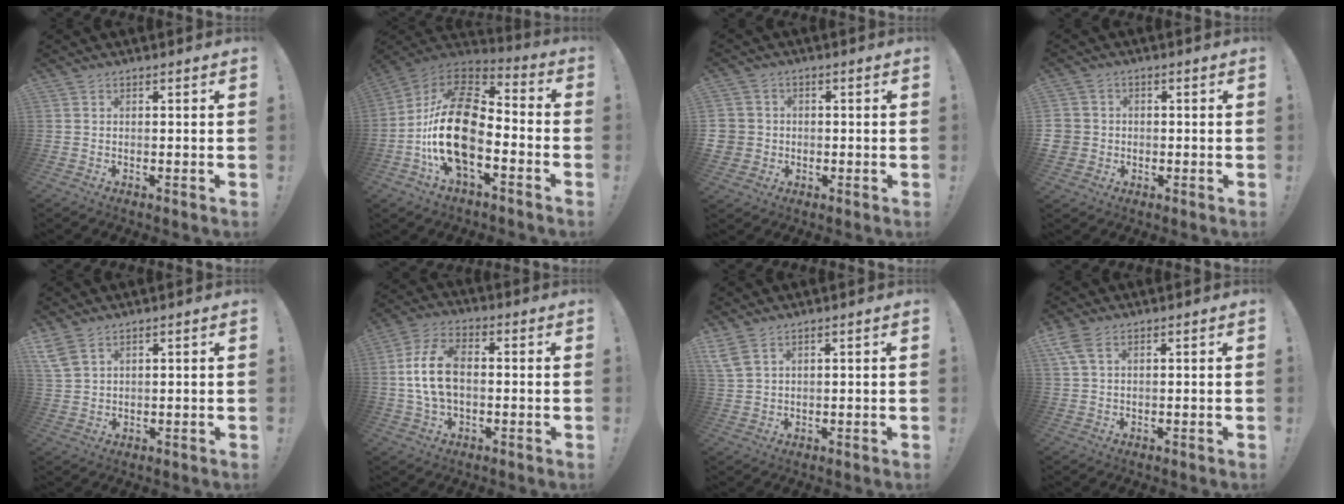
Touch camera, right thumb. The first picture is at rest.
{"total": 23.1, "force": [-5.4, 12.4, 18.7], "torque": [-0.381, 0.034, -0.087]}
{"total": 4.8, "force": [-0.4, 4.6, 1.3], "torque": [-0.042, 0.008, -0.006]}
{"total": 4.4, "force": [-0.6, 4.1, 1.4], "torque": [-0.034, 0.010, -0.008]}
{"total": 5.6, "force": [3.7, 2.6, 3.3], "torque": [-0.077, -0.011, 0.074]}
{"total": 12.5, "force": [0.2, 7.8, 9.8], "torque": [-0.185, 0.007, 0.005]}
{"total": 5.3, "force": [3.4, 2.3, 3.2], "torque": [-0.077, -0.010, 0.068]}
{"total": 4.8, "force": [2.4, 2.3, 3.5], "torque": [-0.072, 0.000, 0.049]}